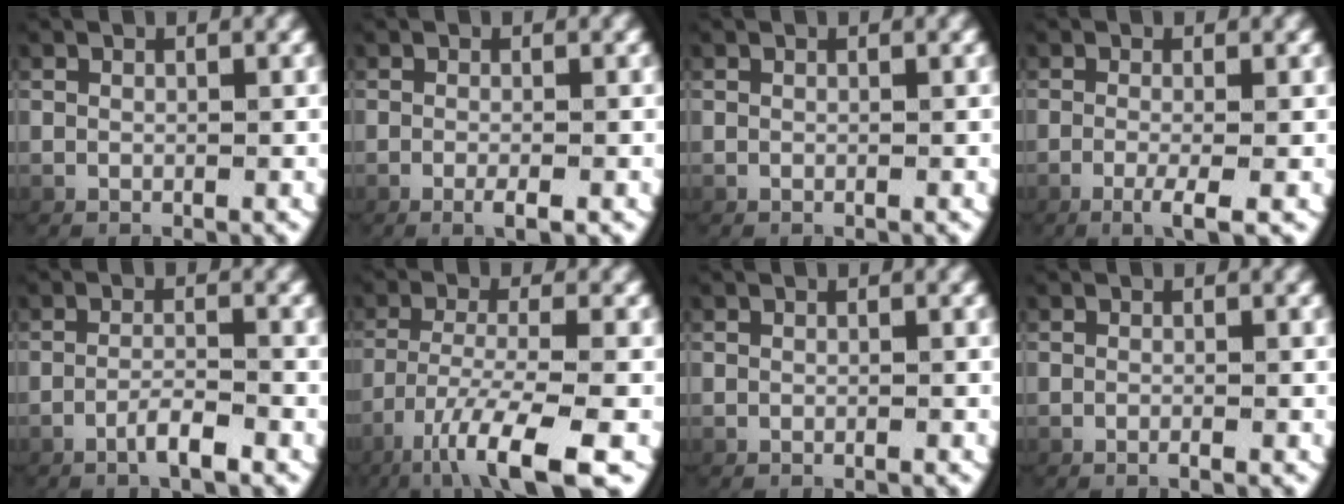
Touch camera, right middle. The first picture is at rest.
{"total": 1.9, "force": [-1.2, 0.5, 1.4], "torque": [-0.031, 0.002, -0.020]}
{"total": 1.7, "force": [0.1, -1.6, -0.5], "torque": [0.007, -0.009, 0.013]}
{"total": 2.9, "force": [-1.3, 0.5, 2.6], "torque": [-0.056, -0.011, -0.016]}
{"total": 2.1, "force": [-1.5, 0.2, 1.4], "torque": [-0.034, 0.001, -0.028]}
{"total": 7.9, "force": [-4.4, 2.1, 6.2], "torque": [-0.127, -0.038, -0.043]}
{"total": 0.0}
{"total": 0.8, "force": [-0.7, 0.2, 0.4], "torque": [-0.009, 0.006, -0.014]}